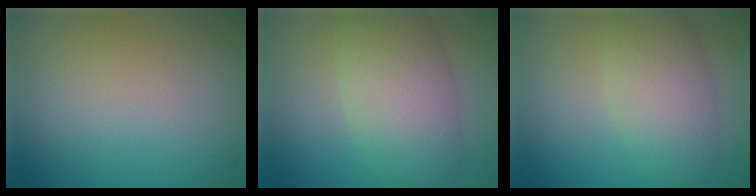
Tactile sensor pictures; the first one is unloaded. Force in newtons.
{"total": 6.6, "press": 6.5, "slide": 0.4}
{"total": 4.6, "press": 4.6, "slide": 0.1}